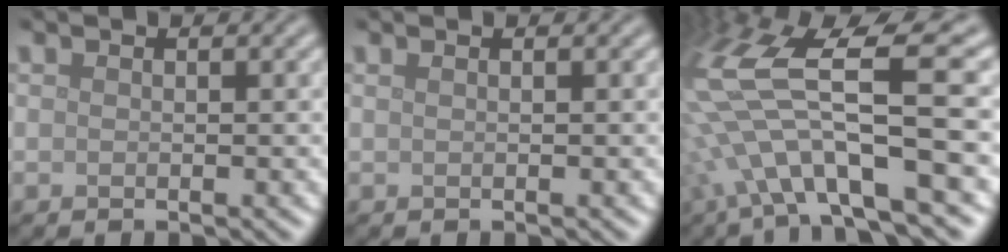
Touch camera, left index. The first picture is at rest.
{"total": 0.9, "force": [0.4, 0.4, 0.6], "torque": [-0.007, -0.001, -0.001]}
{"total": 13.0, "force": [-0.1, 4.0, 12.4], "torque": [-0.260, 0.014, 0.011]}